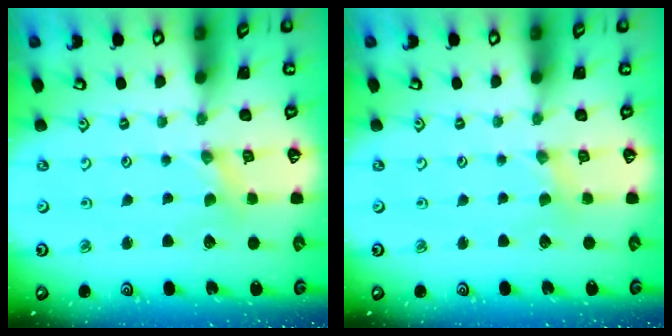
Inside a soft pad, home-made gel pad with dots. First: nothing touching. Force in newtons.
{"total": 2.4, "press": 2.3, "slide": 0.5}